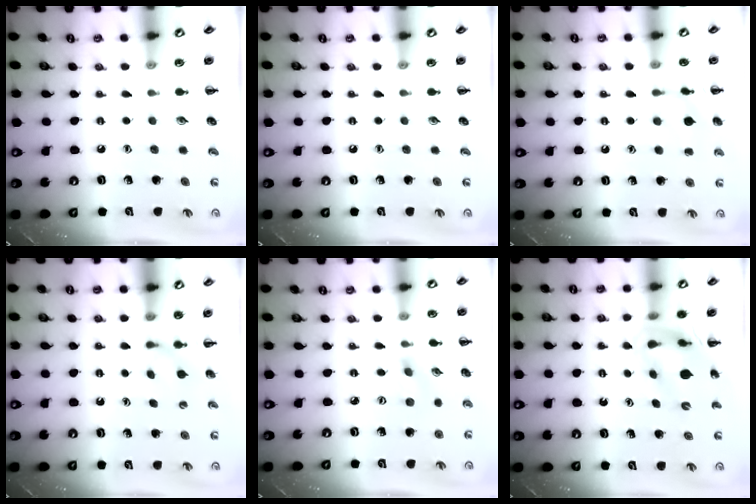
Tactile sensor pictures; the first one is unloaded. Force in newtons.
{"total": 0.0}
{"total": 8.8, "press": 8.7, "slide": 1.2}
{"total": 3.7, "press": 3.5, "slide": 1.2}
{"total": 1.1, "press": 1.0, "slide": 0.5}
{"total": 11.2, "press": 10.7, "slide": 3.4}